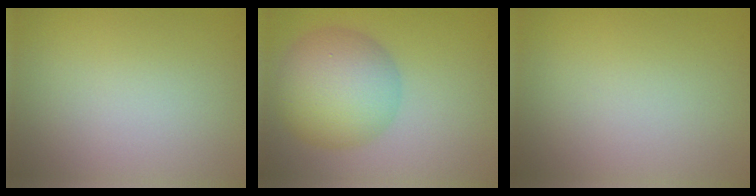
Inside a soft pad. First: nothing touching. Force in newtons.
{"total": 7.8, "press": 7.8, "slide": 0.2}
{"total": 0.0}